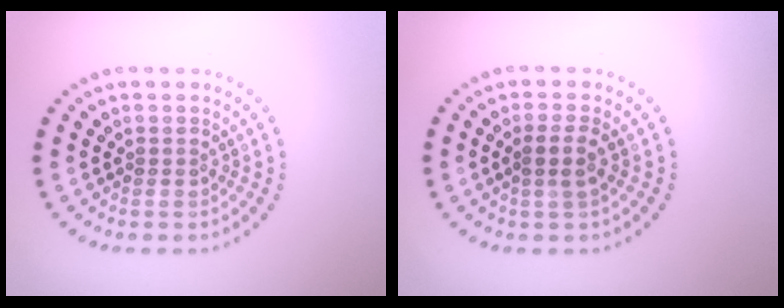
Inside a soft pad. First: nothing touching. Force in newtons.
{"total": 1.7, "press": 1.4, "slide": 1.0}